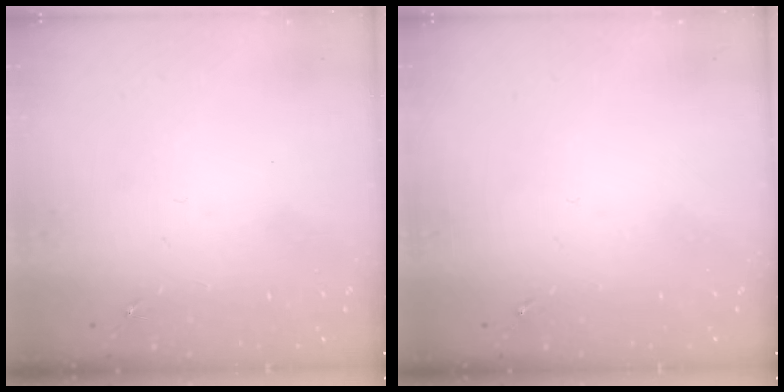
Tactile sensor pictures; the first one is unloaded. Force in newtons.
{"total": 0.0}